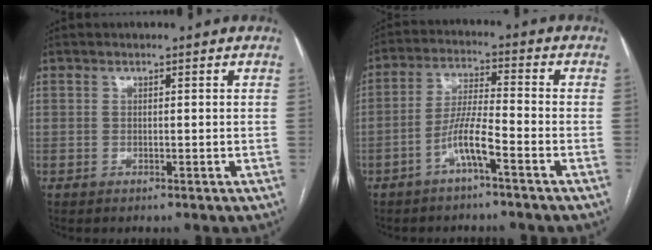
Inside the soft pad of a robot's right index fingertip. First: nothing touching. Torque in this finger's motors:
{"motor_torque": [0.89, -0.84, 0.63, 0.16]}